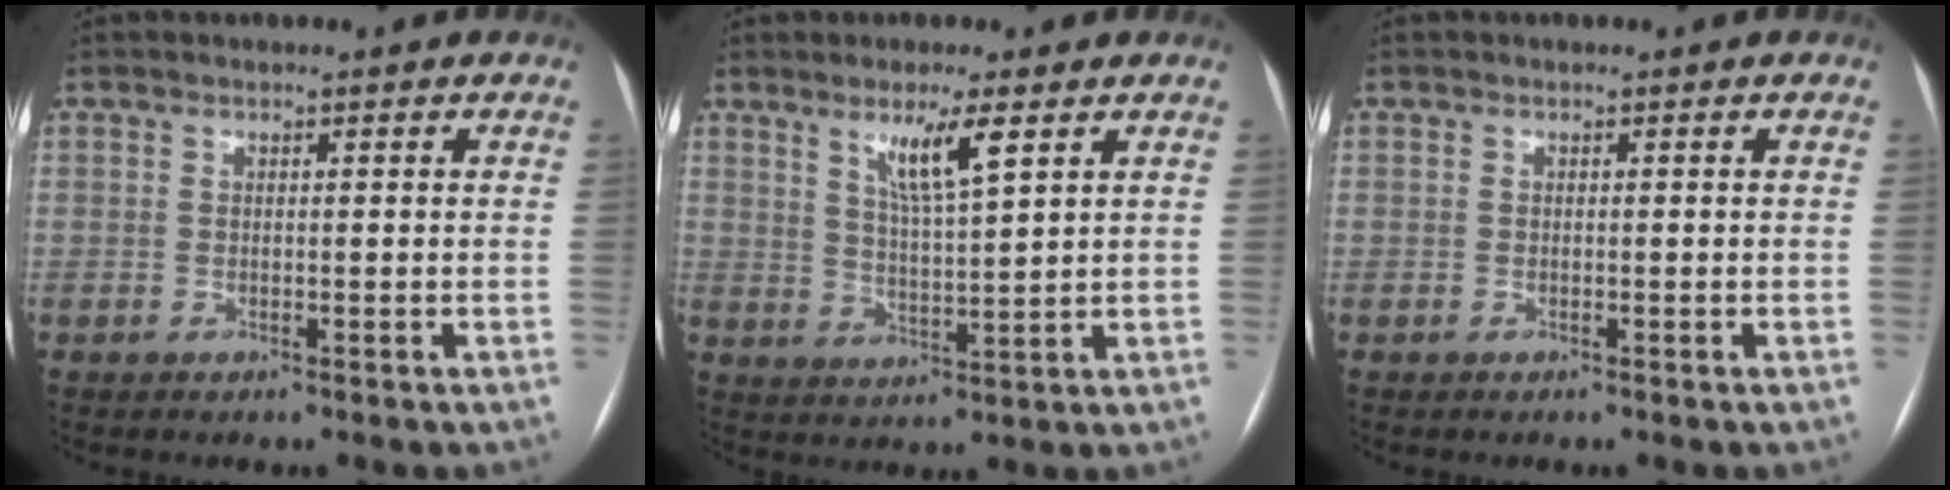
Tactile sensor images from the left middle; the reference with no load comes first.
{"total": 6.4, "force": [3.5, 0.1, 5.3], "torque": [-0.099, -0.009, 0.066]}
{"total": 0.0}